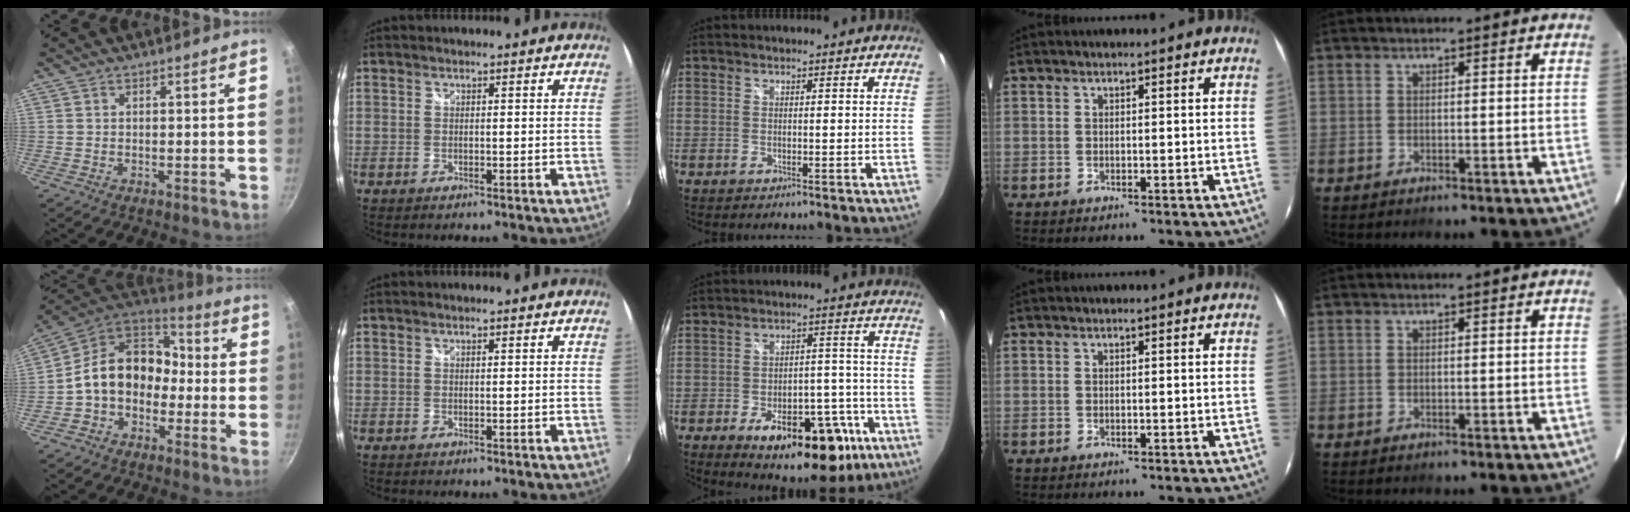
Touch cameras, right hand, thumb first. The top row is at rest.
{"thumb": {"total": 14.9, "force": [-2.2, 11.5, 9.2], "torque": [-0.117, 0.059, -0.057]}, "middle": {"total": 20.0, "force": [-11.0, 9.8, 13.5], "torque": [-0.193, 0.013, -0.131]}}